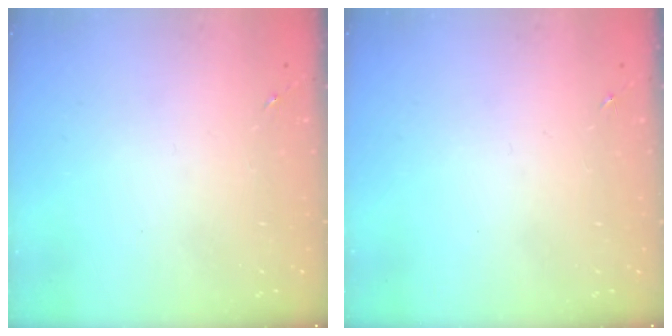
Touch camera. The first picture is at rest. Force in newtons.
{"total": 0.0}